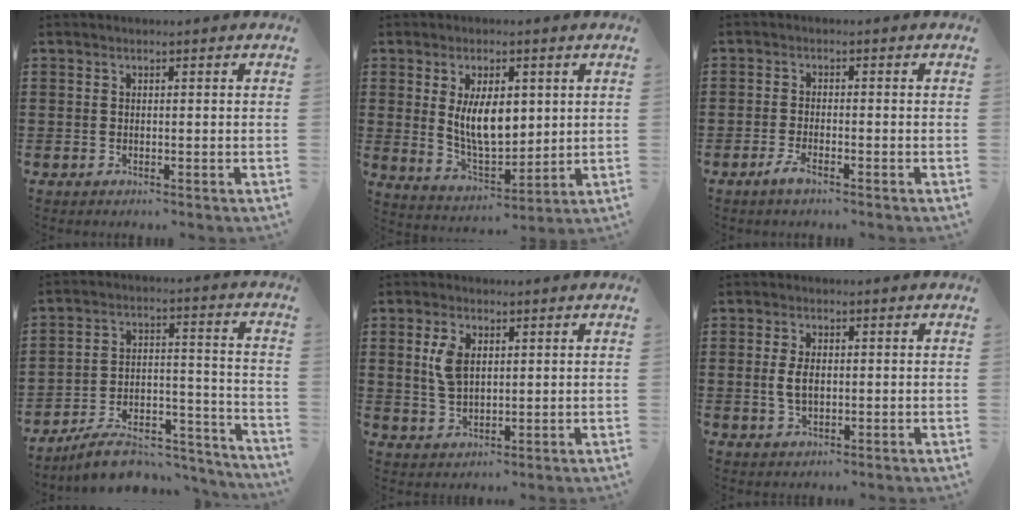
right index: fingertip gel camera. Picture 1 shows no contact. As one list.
[{"total": 9.1, "force": [1.8, 4.6, 7.7], "torque": [-0.144, 0.003, 0.028]}, {"total": 2.3, "force": [-1.5, 0.5, 1.7], "torque": [-0.042, -0.005, -0.032]}, {"total": 9.5, "force": [-8.2, 2.9, 3.7], "torque": [-0.055, 0.035, -0.152]}, {"total": 5.0, "force": [1.3, 3.0, 3.8], "torque": [-0.093, 0.008, 0.020]}, {"total": 3.5, "force": [0.1, 1.9, 3.0], "torque": [-0.066, 0.003, -0.001]}]